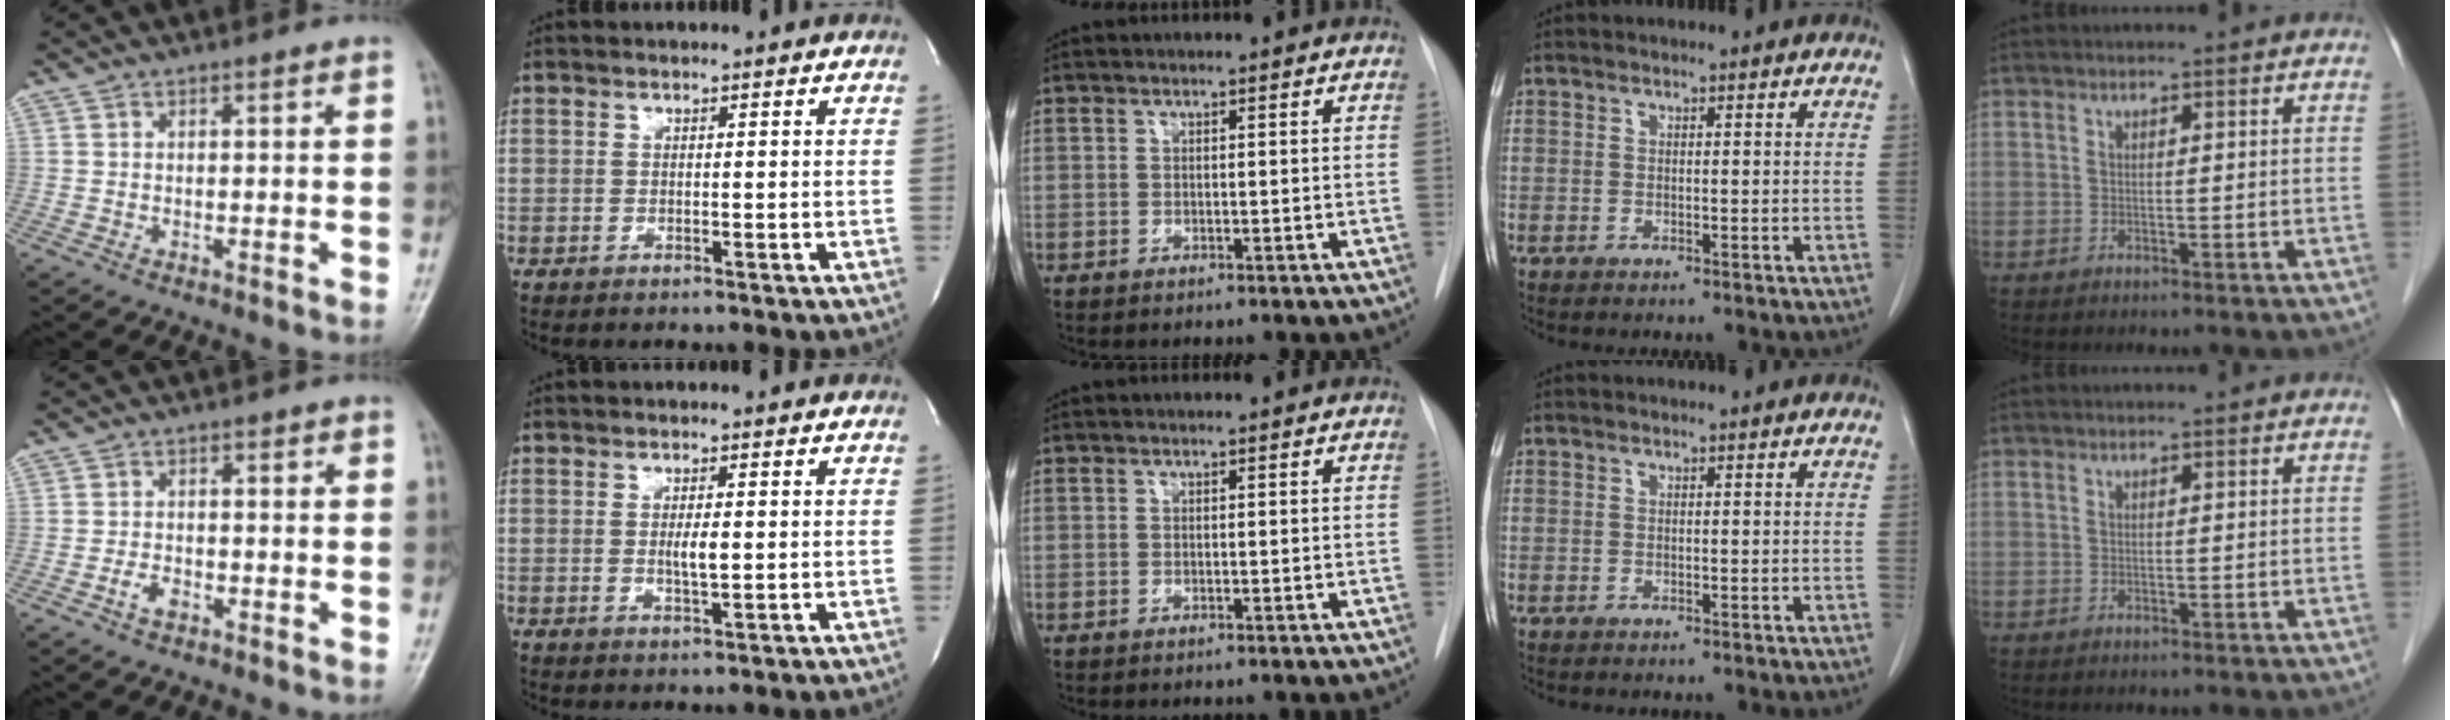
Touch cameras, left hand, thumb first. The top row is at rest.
{"thumb": {"total": 2.6, "force": [-1.5, 1.6, 1.4], "torque": [-0.023, 0.011, -0.026]}, "index": {"total": 2.5, "force": [0.2, 0.3, 2.4], "torque": [-0.047, -0.004, 0.004]}}